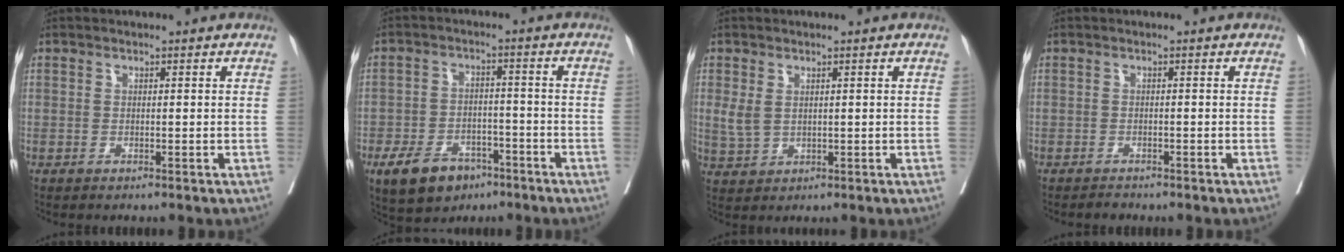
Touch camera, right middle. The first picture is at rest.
{"total": 9.0, "force": [-5.5, 5.4, 4.7], "torque": [-0.083, 0.003, -0.084]}
{"total": 3.1, "force": [0.7, 2.0, 2.3], "torque": [-0.056, 0.001, 0.024]}
{"total": 0.9, "force": [-0.8, 0.2, 0.0], "torque": [0.001, 0.000, -0.011]}